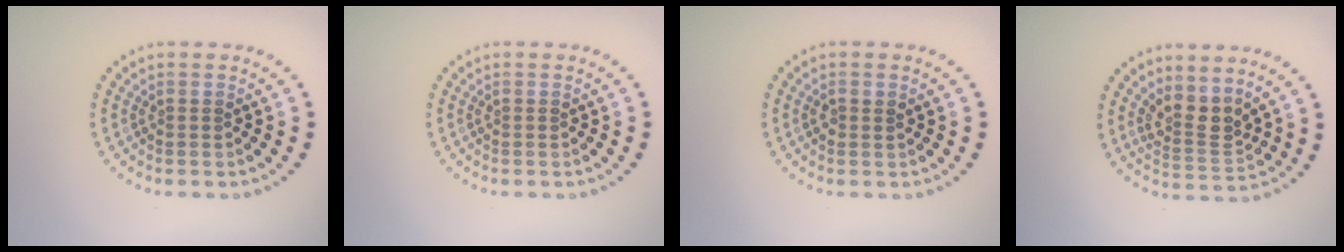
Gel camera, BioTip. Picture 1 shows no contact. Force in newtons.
{"total": 0.0}
{"total": 1.0, "press": 0.9, "slide": 0.3}
{"total": 3.0, "press": 2.3, "slide": 1.8}